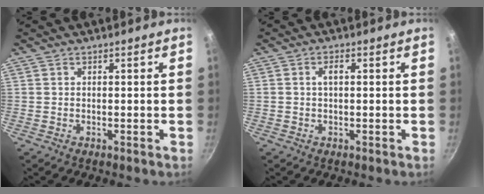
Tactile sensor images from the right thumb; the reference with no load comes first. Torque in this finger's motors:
{"motor_torque": [-0.56, 0.30, 0.31, 0.23, -0.03]}